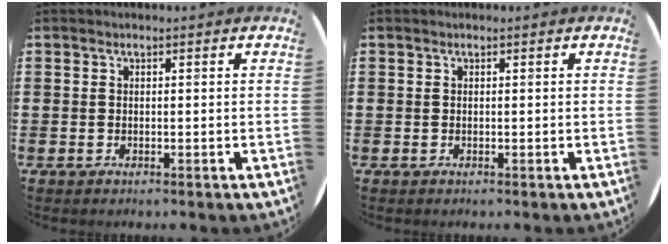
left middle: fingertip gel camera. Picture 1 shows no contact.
{"total": 0.0}